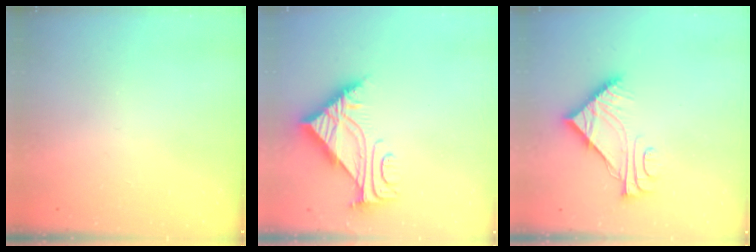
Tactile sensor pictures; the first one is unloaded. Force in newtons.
{"total": 6.6, "press": 6.6, "slide": 0.8}
{"total": 8.7, "press": 8.7, "slide": 0.1}